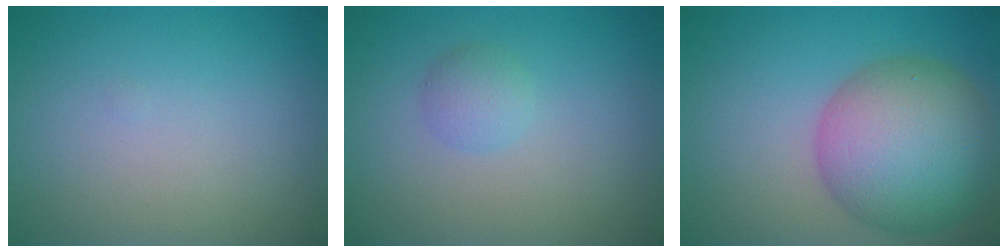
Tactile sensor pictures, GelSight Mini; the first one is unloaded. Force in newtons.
{"total": 1.6, "press": 1.6, "slide": 0.0}
{"total": 10.3, "press": 10.3, "slide": 0.3}